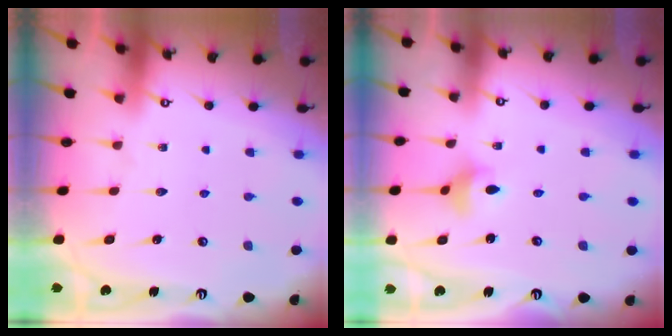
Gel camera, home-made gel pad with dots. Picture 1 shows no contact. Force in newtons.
{"total": 3.6, "press": 3.6, "slide": 0.3}